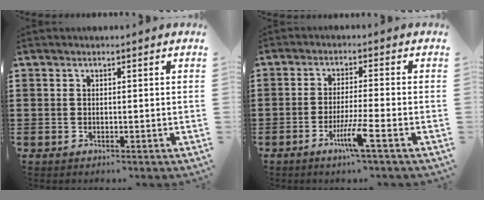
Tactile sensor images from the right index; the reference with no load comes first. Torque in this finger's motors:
{"motor_torque": [1.28, -0.46, 0.48, 0.11]}